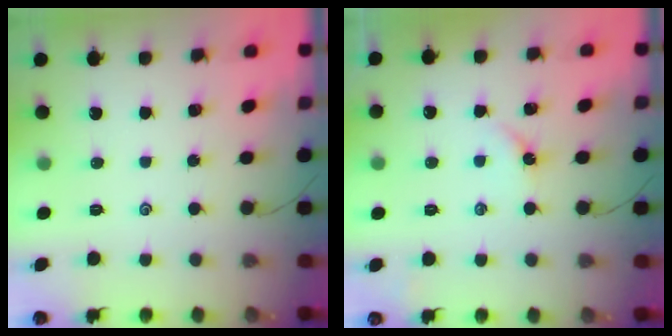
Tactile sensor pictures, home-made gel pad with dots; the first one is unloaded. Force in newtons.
{"total": 3.5, "press": 3.4, "slide": 0.6}